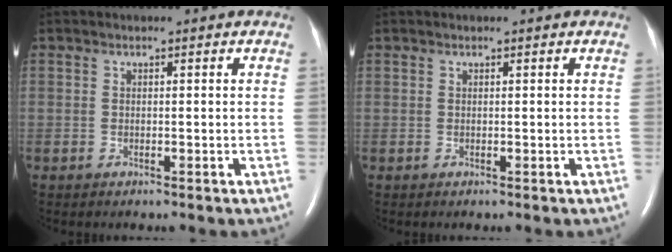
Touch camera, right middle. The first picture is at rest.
{"total": 0.0}